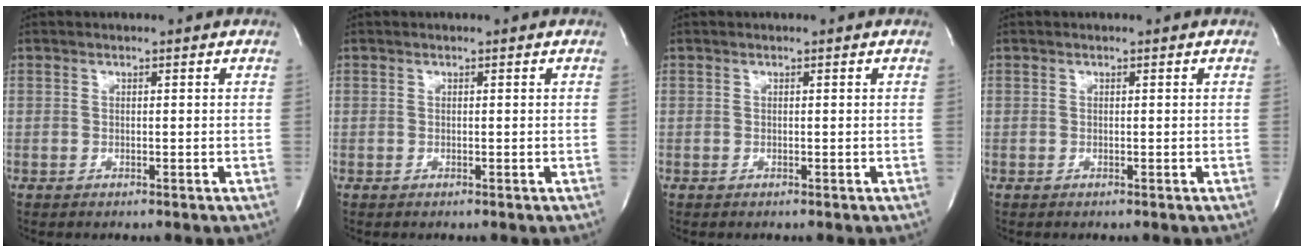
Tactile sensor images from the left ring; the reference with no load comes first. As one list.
[{"total": 0.0}, {"total": 0.0}, {"total": 0.0}]